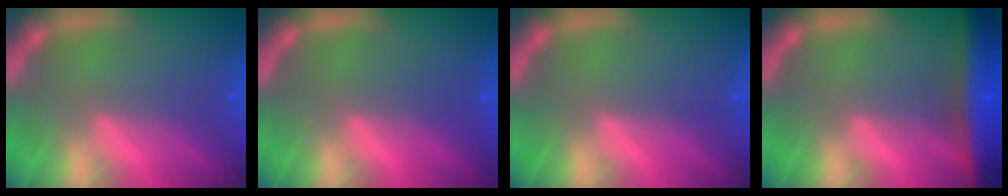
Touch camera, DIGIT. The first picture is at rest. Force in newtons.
{"total": 0.0}
{"total": 0.0}
{"total": 8.0}